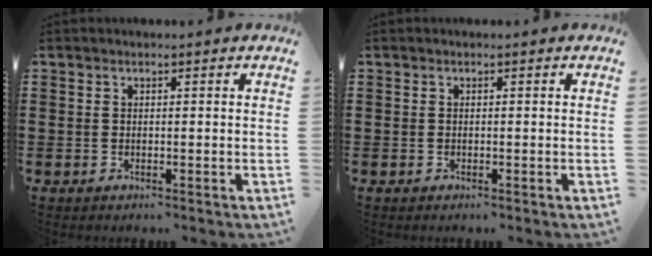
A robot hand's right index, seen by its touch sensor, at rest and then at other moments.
{"total": 0.0}